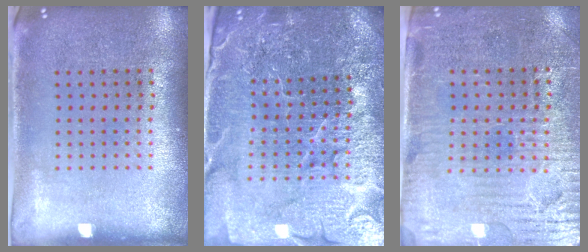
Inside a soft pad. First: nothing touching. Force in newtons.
{"total": 5.7, "press": 5.1, "slide": 2.4}
{"total": 3.9, "press": 3.4, "slide": 1.8}